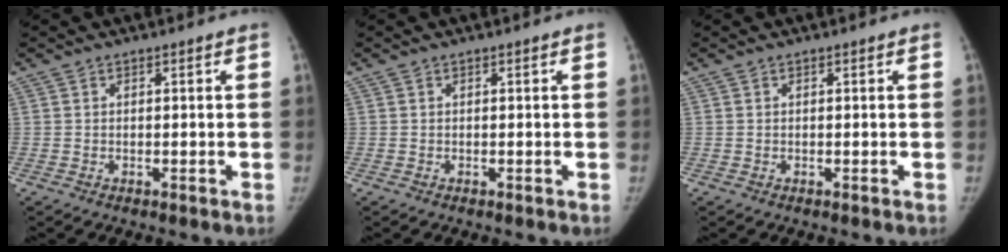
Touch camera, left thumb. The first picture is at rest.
{"total": 0.0}
{"total": 0.0}